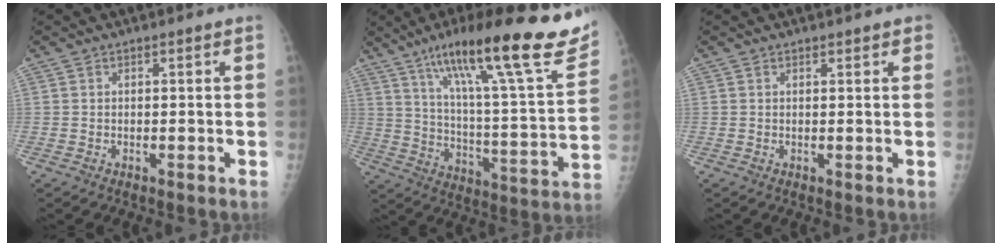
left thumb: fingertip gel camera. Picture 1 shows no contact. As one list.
[{"total": 29.9, "force": [18.8, 5.1, 22.6], "torque": [-0.326, -0.043, 0.290]}, {"total": 1.3, "force": [0.9, 0.6, 0.6], "torque": [0.002, -0.003, 0.008]}]